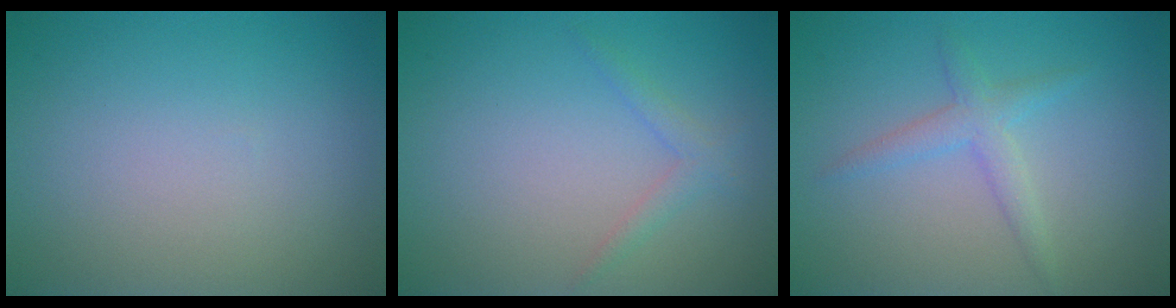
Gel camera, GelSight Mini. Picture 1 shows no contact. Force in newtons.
{"total": 1.3, "press": 1.3, "slide": 0.1}
{"total": 2.1, "press": 2.1, "slide": 0.3}